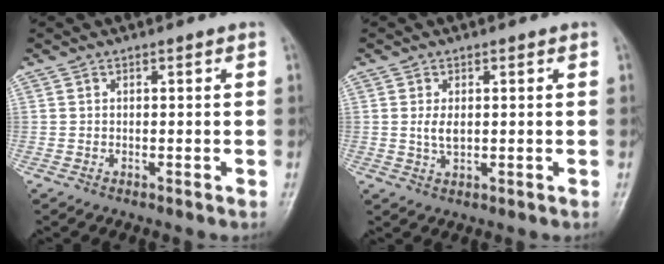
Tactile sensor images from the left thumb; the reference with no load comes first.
{"total": 2.9, "force": [0.4, 1.6, 2.4], "torque": [-0.043, -0.006, 0.008]}